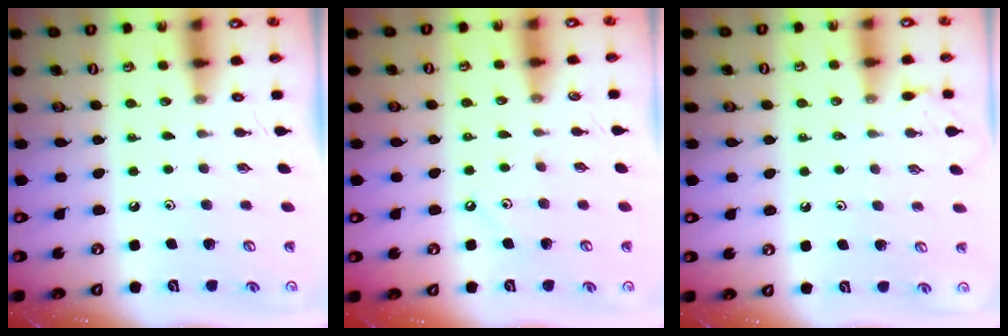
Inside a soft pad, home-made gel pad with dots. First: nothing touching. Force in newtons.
{"total": 3.2, "press": 3.2, "slide": 0.3}
{"total": 3.1, "press": 3.0, "slide": 0.6}